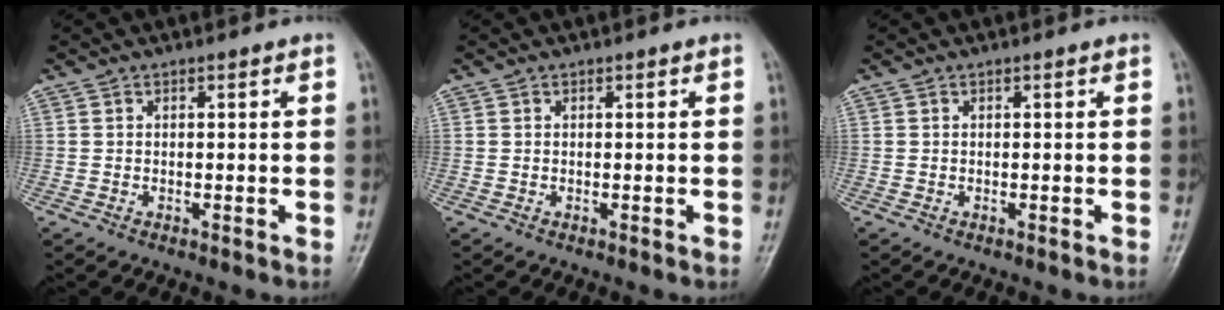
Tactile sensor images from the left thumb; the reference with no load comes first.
{"total": 0.0}
{"total": 0.0}